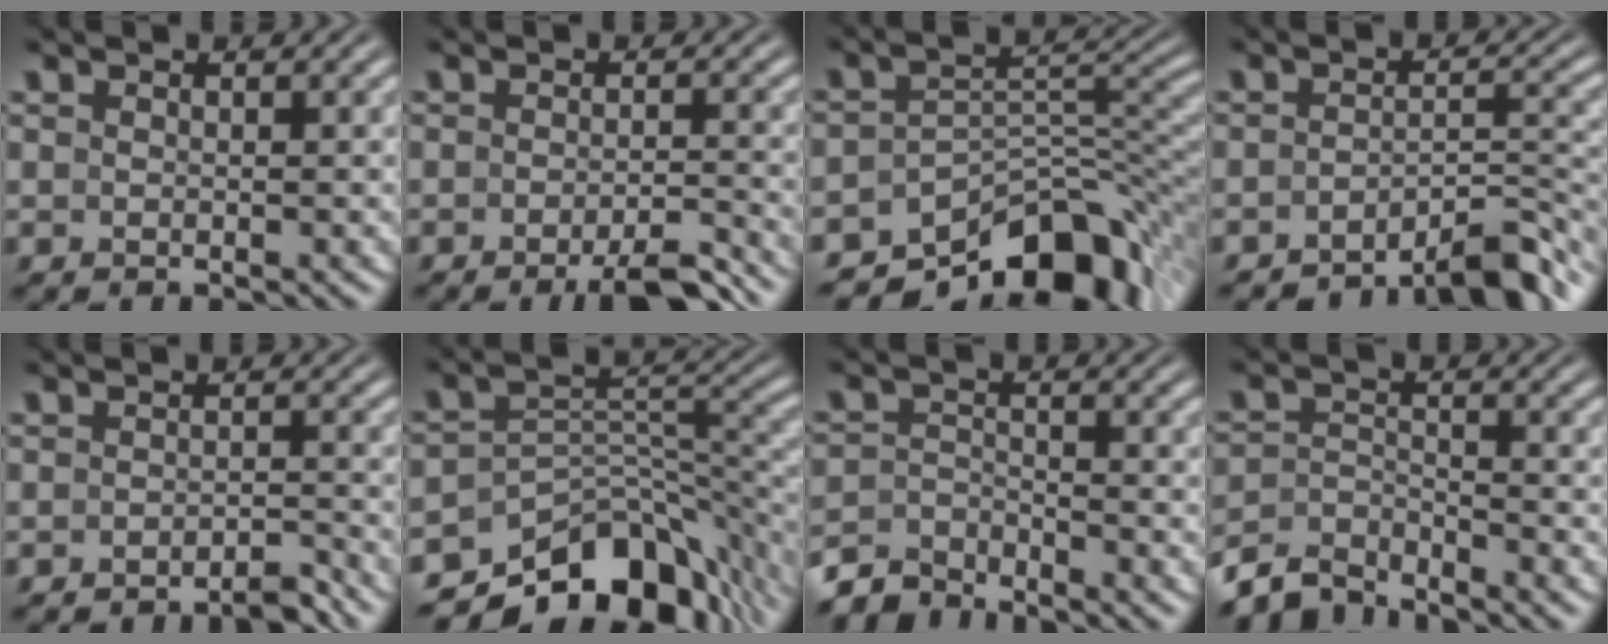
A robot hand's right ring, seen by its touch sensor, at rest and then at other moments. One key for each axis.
{"total": 3.7, "fx": -3.1, "fy": 0.0, "fz": 2.0, "tx": -0.023, "ty": -0.003, "tz": -0.054}
{"total": 13.8, "fx": -8.3, "fy": 6.8, "fz": 8.6, "tx": -0.111, "ty": -0.032, "tz": -0.115}
{"total": 6.0, "fx": -4.9, "fy": 1.3, "fz": 3.3, "tx": -0.036, "ty": -0.009, "tz": -0.075}
{"total": 2.6, "fx": -2.5, "fy": -0.1, "fz": 0.5, "tx": -0.005, "ty": -0.005, "tz": -0.045}
{"total": 15.3, "fx": -9.8, "fy": 8.0, "fz": 8.6, "tx": -0.126, "ty": -0.033, "tz": -0.134}
{"total": 4.4, "fx": -4.0, "fy": 1.2, "fz": 1.1, "tx": -0.018, "ty": -0.013, "tz": -0.069}
{"total": 5.2, "fx": -4.4, "fy": 2.1, "fz": 1.8, "tx": -0.039, "ty": -0.022, "tz": -0.071}